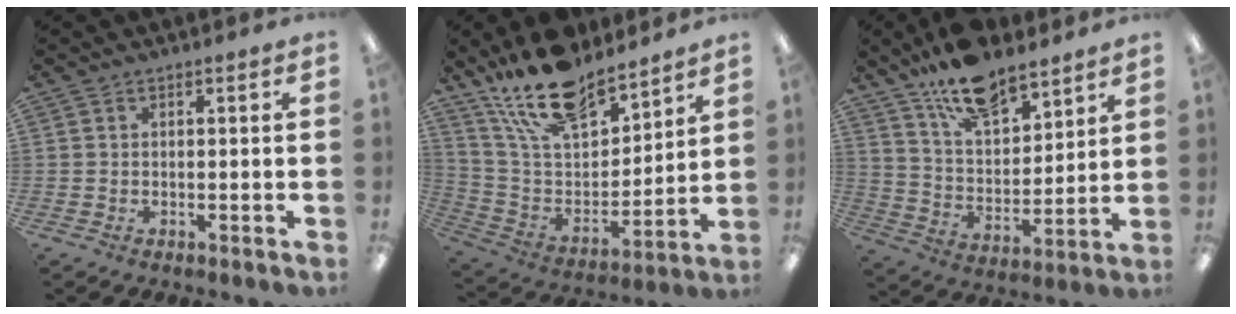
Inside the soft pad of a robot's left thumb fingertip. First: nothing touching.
{"total": 19.7, "force": [15.8, 7.9, 8.6], "torque": [-0.174, -0.093, 0.284]}
{"total": 14.4, "force": [11.5, 5.9, 6.2], "torque": [-0.109, -0.067, 0.209]}